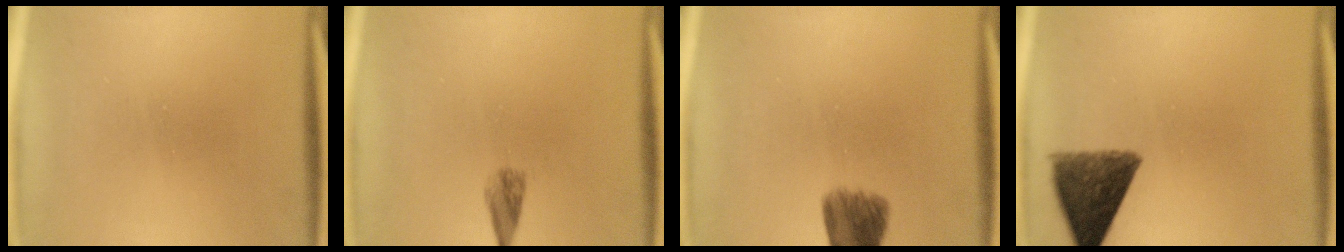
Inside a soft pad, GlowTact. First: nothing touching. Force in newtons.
{"total": 1.8}
{"total": 6.4}
{"total": 10.0}